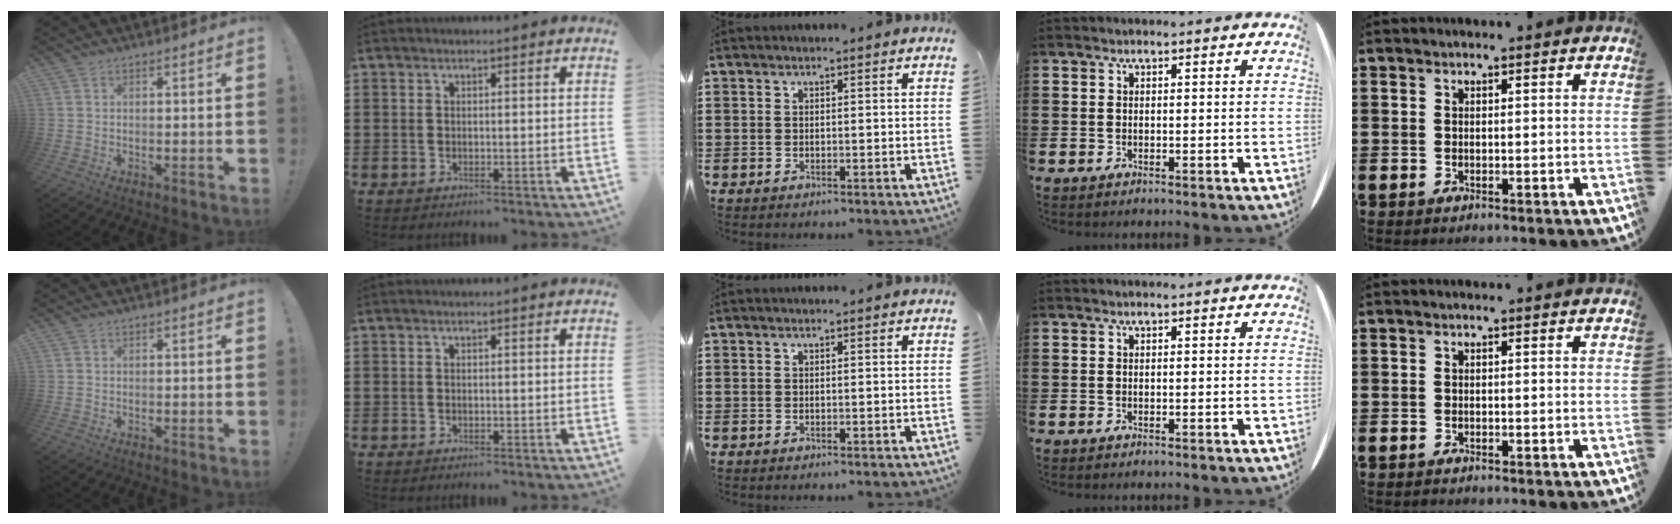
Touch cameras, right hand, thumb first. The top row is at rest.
{}